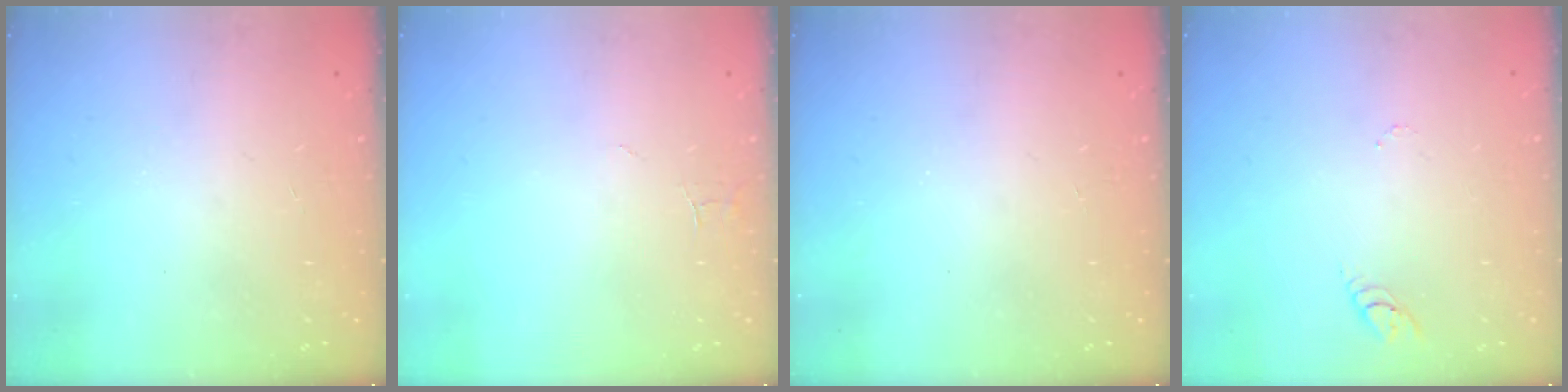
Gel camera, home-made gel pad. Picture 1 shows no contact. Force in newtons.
{"total": 3.0, "press": 3.0, "slide": 0.2}
{"total": 0.0}
{"total": 2.7, "press": 2.7, "slide": 0.2}